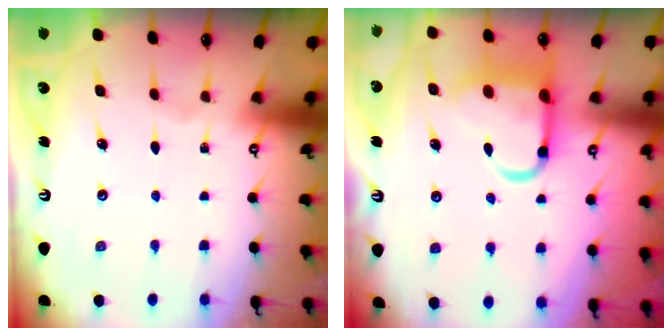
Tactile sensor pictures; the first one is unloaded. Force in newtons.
{"total": 10.6, "press": 10.5, "slide": 1.5}